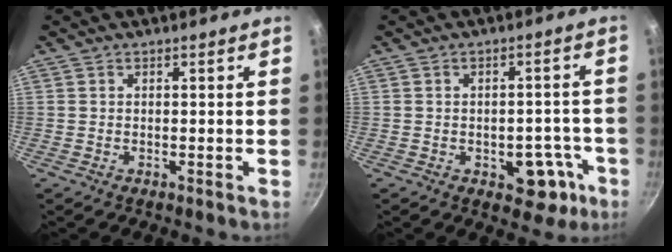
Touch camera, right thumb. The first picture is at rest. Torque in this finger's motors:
{"motor_torque": [0.83, 0.67, 0.70, -0.30, 0.05]}